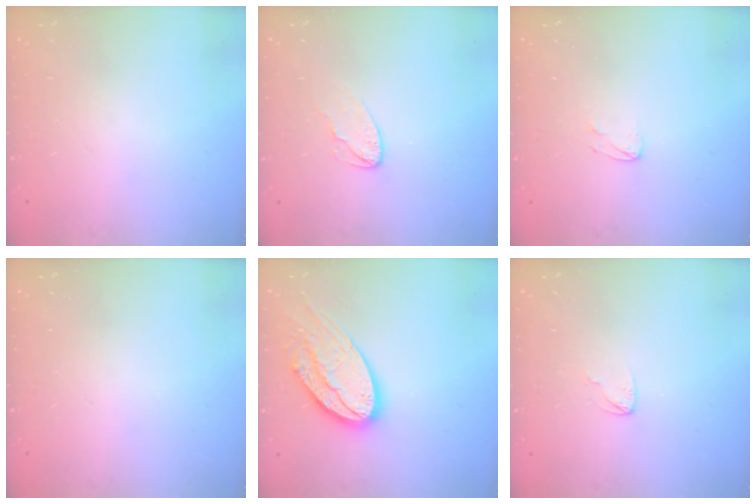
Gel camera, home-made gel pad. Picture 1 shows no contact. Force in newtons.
{"total": 4.9, "press": 4.9, "slide": 0.4}
{"total": 3.1, "press": 3.1, "slide": 0.3}
{"total": 0.0}
{"total": 19.0, "press": 18.9, "slide": 1.8}
{"total": 3.5, "press": 3.5, "slide": 0.4}